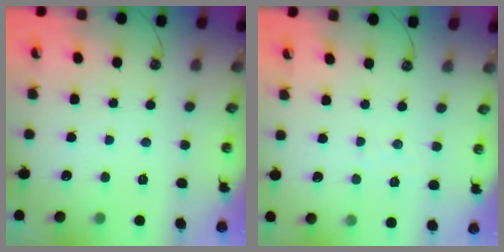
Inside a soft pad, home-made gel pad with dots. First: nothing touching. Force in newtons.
{"total": 3.8, "press": 3.7, "slide": 0.5}